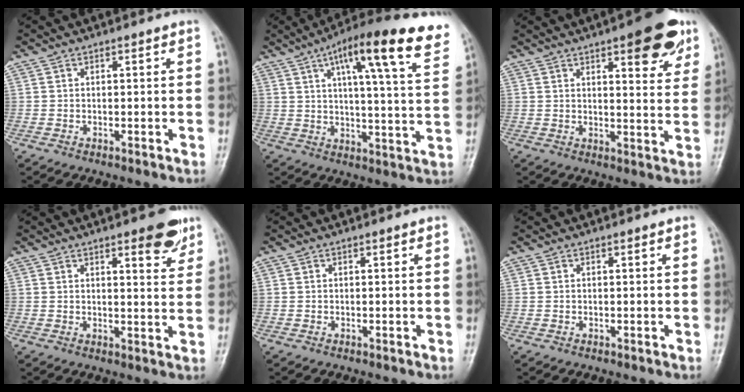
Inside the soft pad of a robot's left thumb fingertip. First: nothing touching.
{"total": 20.1, "force": [11.1, 4.1, 16.2], "torque": [-0.216, -0.023, 0.150]}
{"total": 12.0, "force": [6.7, 4.0, 9.2], "torque": [-0.085, -0.027, 0.083]}
{"total": 6.7, "force": [4.1, 2.1, 4.9], "torque": [-0.046, -0.021, 0.049]}
{"total": 0.0}
{"total": 0.0}